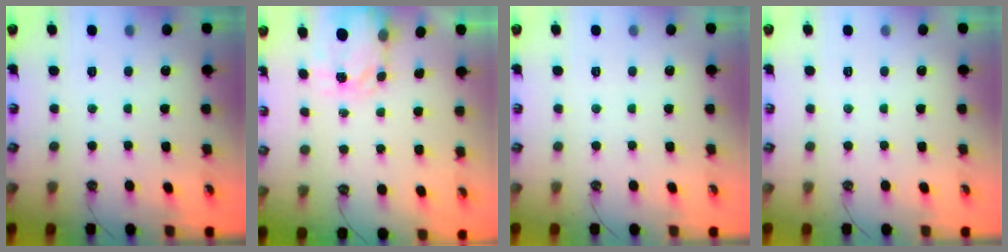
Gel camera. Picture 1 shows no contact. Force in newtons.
{"total": 3.7, "press": 3.7, "slide": 0.5}
{"total": 0.0}
{"total": 0.0}